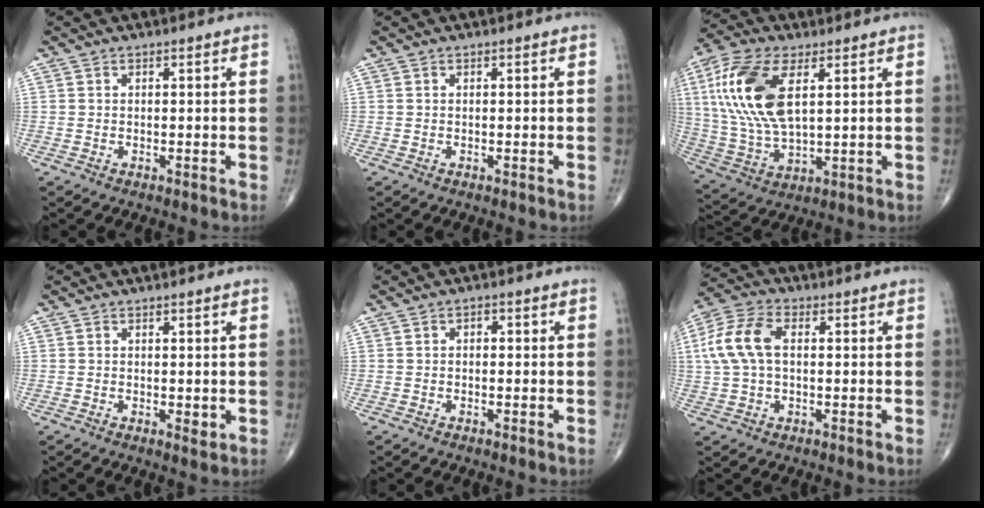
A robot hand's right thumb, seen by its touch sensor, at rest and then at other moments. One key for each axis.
{"total": 0.0}
{"total": 17.5, "fx": 4.9, "fy": 8.3, "fz": 14.5, "tx": -0.312, "ty": -0.005, "tz": 0.096}
{"total": 1.3, "fx": -0.1, "fy": 0.5, "fz": 1.2, "tx": -0.015, "ty": -0.006, "tz": 0.000}
{"total": 1.1, "fx": 0.0, "fy": 0.8, "fz": 0.7, "tx": -0.002, "ty": 0.004, "tz": -0.006}
{"total": 10.5, "fx": 1.4, "fy": 6.2, "fz": 8.3, "tx": -0.186, "ty": 0.027, "tz": 0.023}